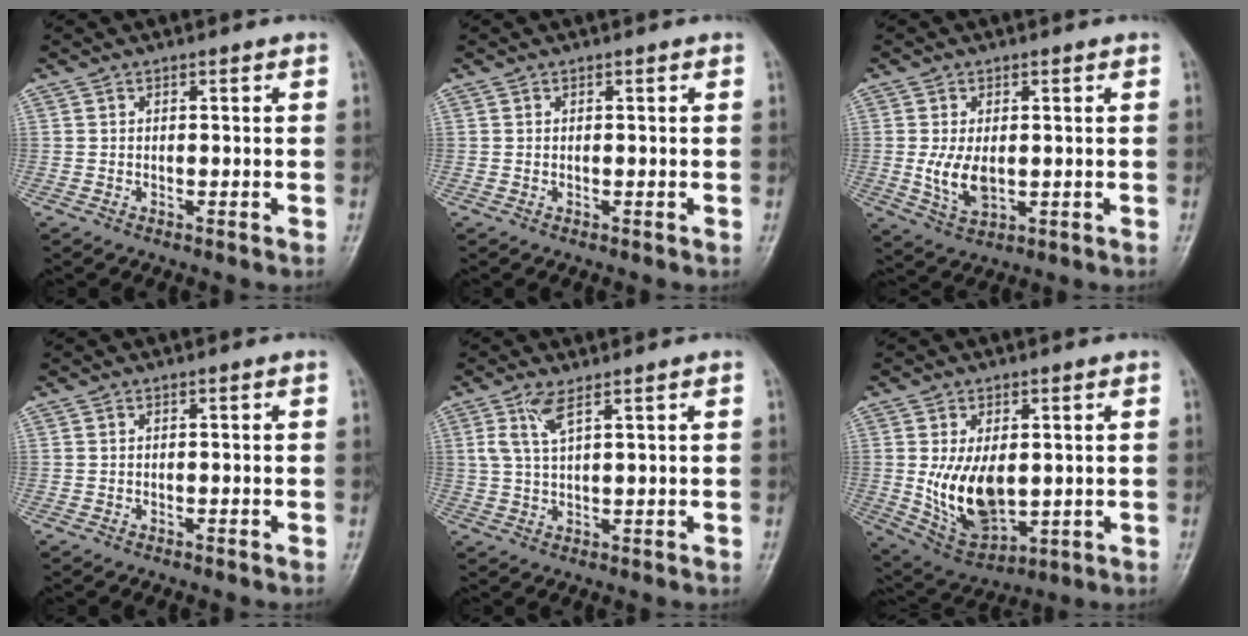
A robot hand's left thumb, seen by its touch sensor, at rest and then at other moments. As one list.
[{"total": 0.0}, {"total": 6.0, "force": [-0.2, 3.4, 5.0], "torque": [-0.093, -0.015, 0.005]}, {"total": 0.0}, {"total": 4.0, "force": [2.1, 0.6, 3.4], "torque": [-0.083, -0.003, 0.051]}, {"total": 11.9, "force": [0.0, 6.8, 9.7], "torque": [-0.156, -0.017, 0.022]}]